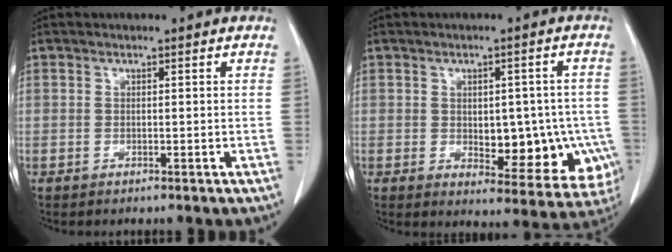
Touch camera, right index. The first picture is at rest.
{"total": 12.4, "force": [-2.2, 6.6, 10.3], "torque": [-0.120, 0.005, -0.011]}